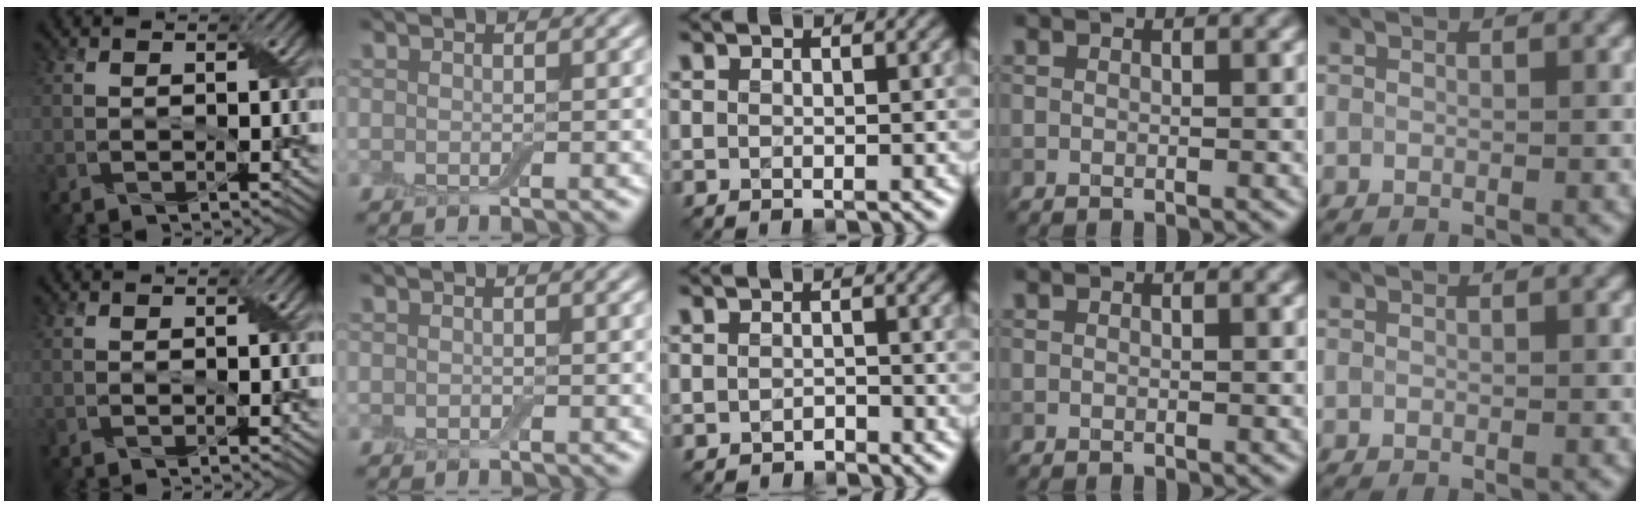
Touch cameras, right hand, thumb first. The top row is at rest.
{"middle": {"total": 0.7, "force": [-0.6, 0.3, 0.2], "torque": [-0.003, -0.001, -0.011]}}